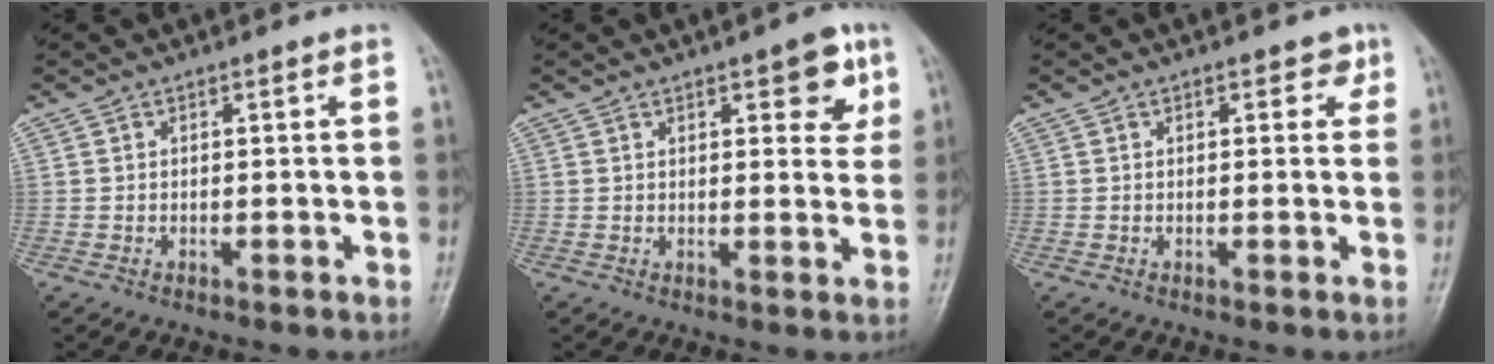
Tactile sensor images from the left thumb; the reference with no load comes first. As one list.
[{"total": 6.9, "force": [3.3, 2.8, 5.4], "torque": [-0.042, -0.011, 0.035]}, {"total": 2.3, "force": [1.1, 1.4, 1.4], "torque": [0.001, 0.000, 0.009]}]